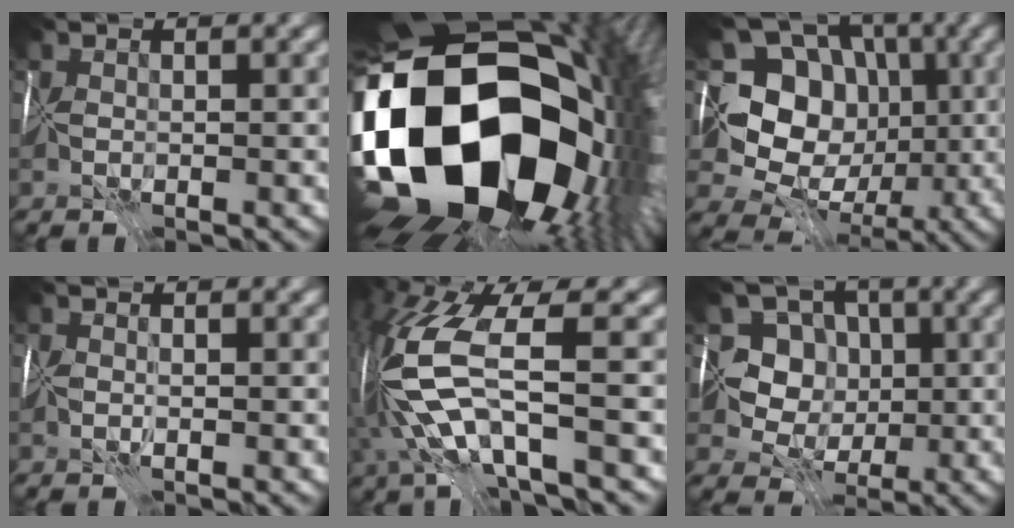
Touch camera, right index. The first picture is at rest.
{"total": 21.7, "force": [-2.9, 15.5, 15.0], "torque": [-0.303, -0.064, -0.026]}
{"total": 10.7, "force": [1.1, 9.3, 5.0], "torque": [-0.077, 0.009, 0.002]}
{"total": 0.7, "force": [-0.5, 0.0, 0.5], "torque": [-0.001, -0.004, -0.009]}
{"total": 9.3, "force": [-0.8, 3.0, 8.7], "torque": [-0.196, 0.002, -0.014]}
{"total": 6.6, "force": [1.4, 5.9, 2.6], "torque": [-0.021, 0.020, -0.006]}